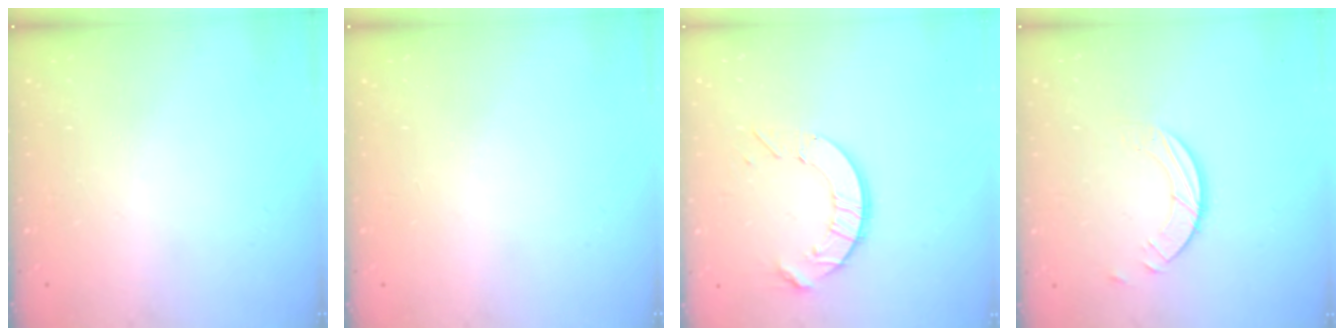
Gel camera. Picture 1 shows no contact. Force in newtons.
{"total": 0.0}
{"total": 8.4, "press": 8.4, "slide": 0.6}
{"total": 3.9, "press": 3.9, "slide": 0.4}